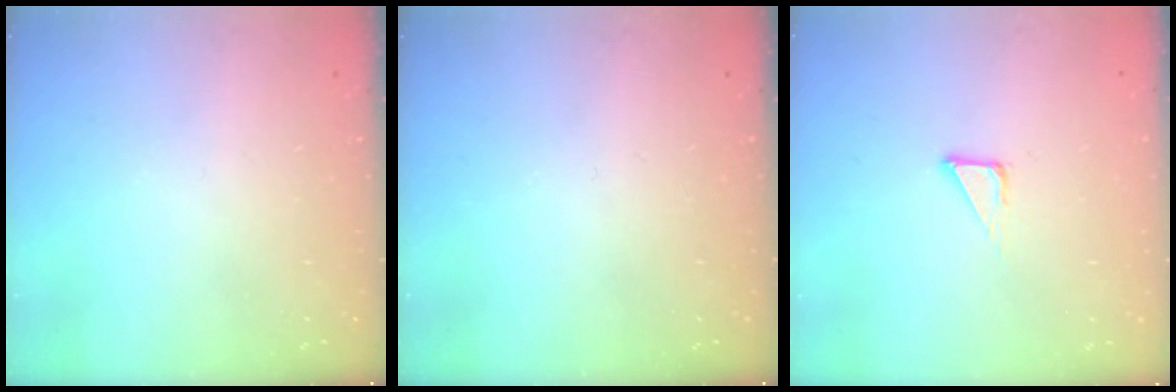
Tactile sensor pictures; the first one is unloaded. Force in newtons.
{"total": 0.0}
{"total": 3.5, "press": 3.5, "slide": 0.2}